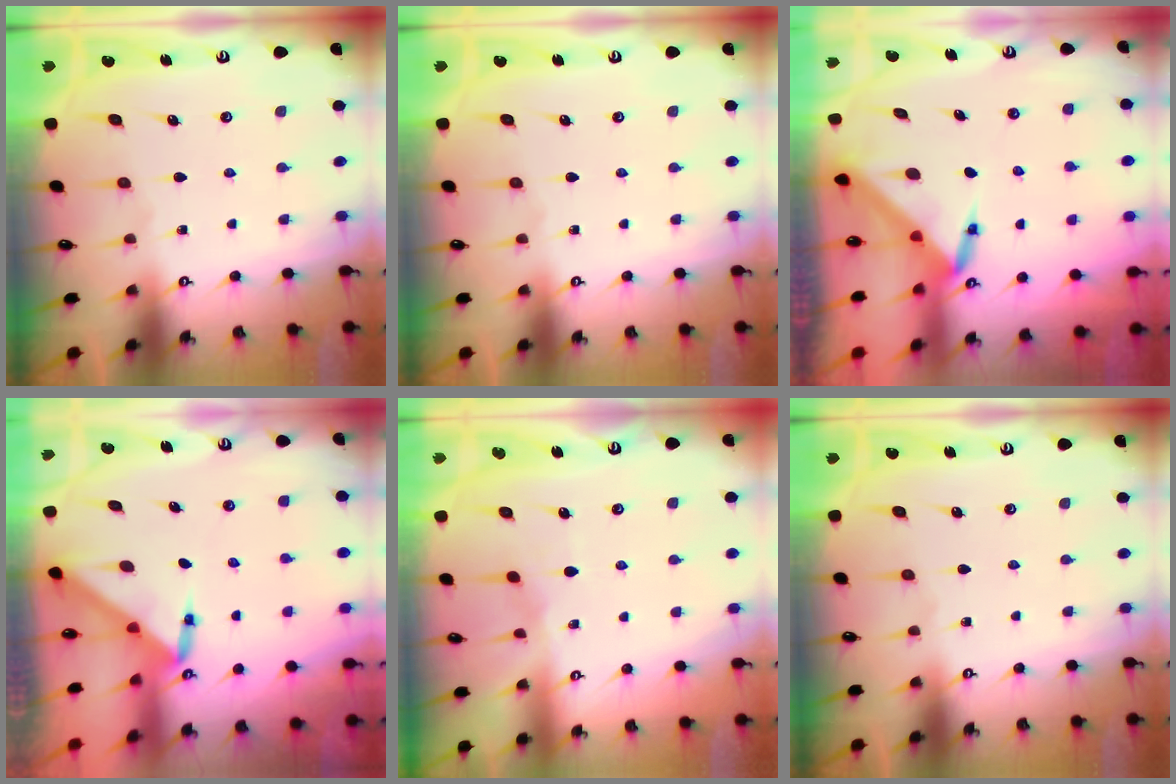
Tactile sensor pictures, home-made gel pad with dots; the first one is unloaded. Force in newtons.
{"total": 0.0}
{"total": 3.4, "press": 3.4, "slide": 0.1}
{"total": 3.0, "press": 3.0, "slide": 0.3}
{"total": 4.7, "press": 4.7, "slide": 0.7}
{"total": 0.0}